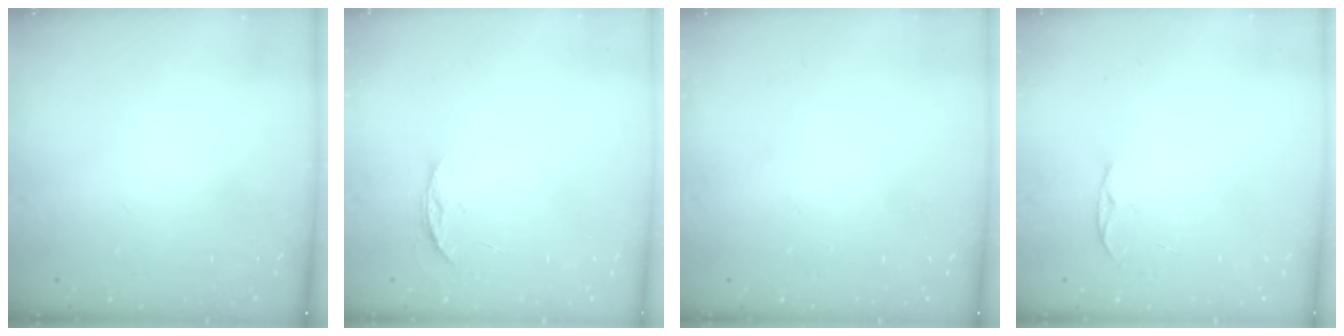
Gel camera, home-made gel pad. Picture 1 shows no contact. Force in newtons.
{"total": 3.5, "press": 3.5, "slide": 0.4}
{"total": 0.0}
{"total": 3.3, "press": 3.3, "slide": 0.4}